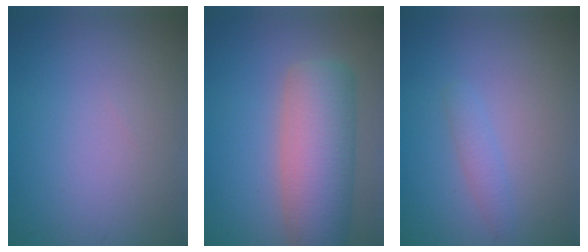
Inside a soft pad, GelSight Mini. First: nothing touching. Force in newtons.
{"total": 7.9, "press": 7.9, "slide": 0.3}
{"total": 1.3, "press": 1.3, "slide": 0.0}